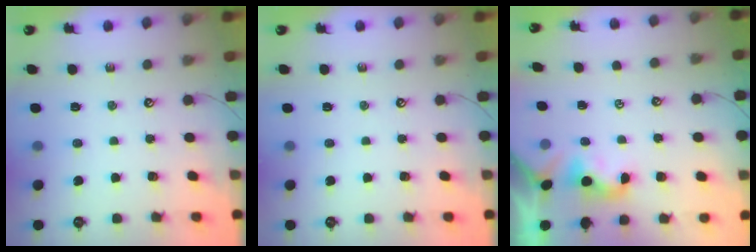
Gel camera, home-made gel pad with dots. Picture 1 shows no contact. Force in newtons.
{"total": 0.0}
{"total": 2.0, "press": 2.0, "slide": 0.5}